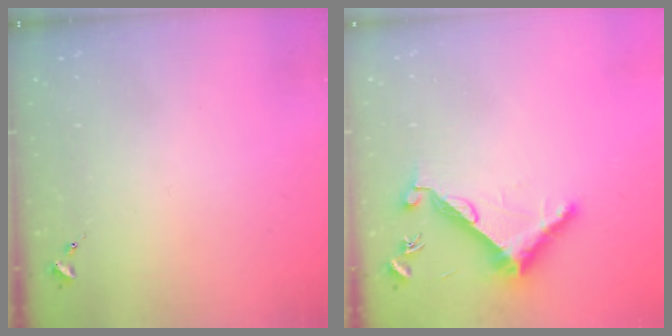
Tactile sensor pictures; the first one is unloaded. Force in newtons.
{"total": 8.3, "press": 8.2, "slide": 0.5}